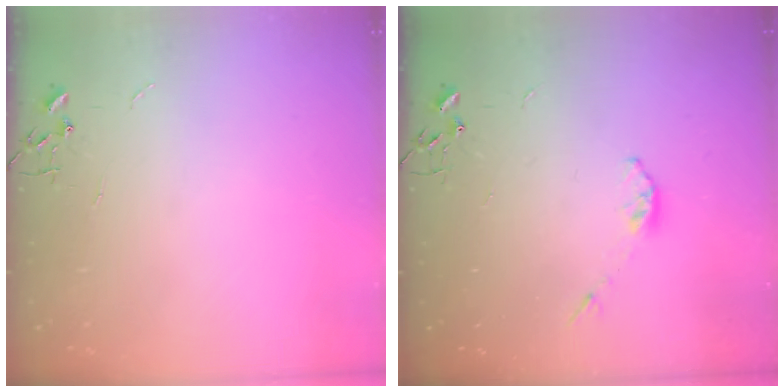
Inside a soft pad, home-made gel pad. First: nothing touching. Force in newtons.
{"total": 3.4, "press": 3.4, "slide": 0.5}